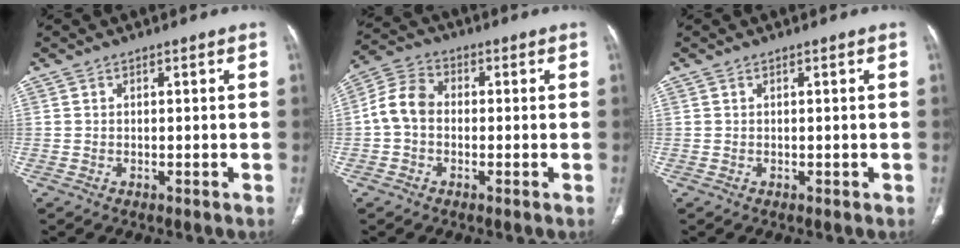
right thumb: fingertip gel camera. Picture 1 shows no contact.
{"total": 7.1, "force": [-0.6, 5.4, 4.6], "torque": [-0.080, 0.023, -0.024]}
{"total": 0.0}